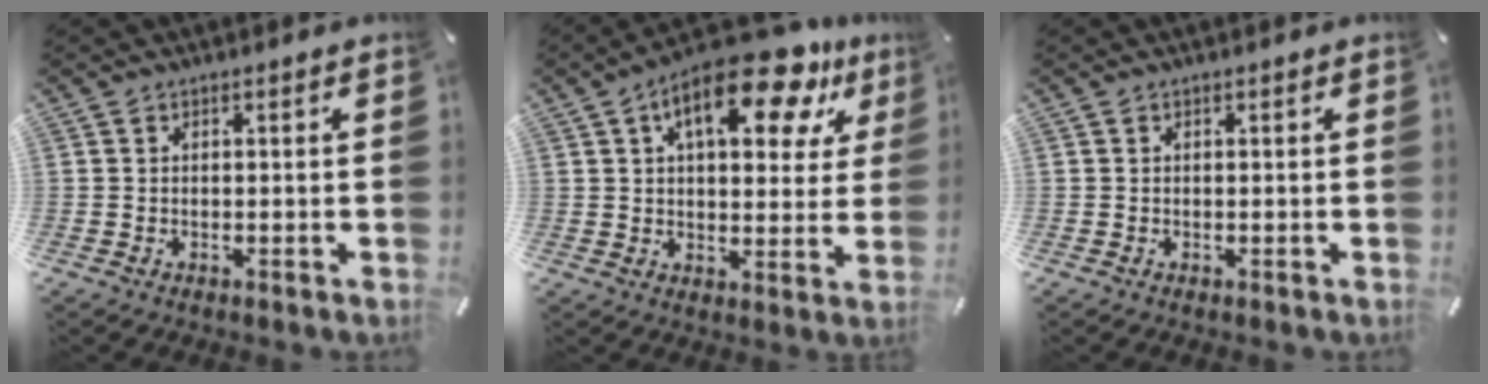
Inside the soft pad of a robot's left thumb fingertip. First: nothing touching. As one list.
[{"total": 17.1, "force": [9.2, 7.5, 12.3], "torque": [-0.170, -0.044, 0.143]}, {"total": 0.0}]